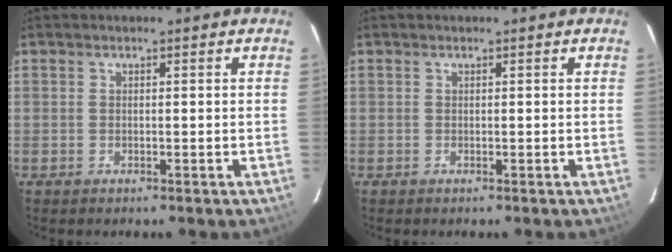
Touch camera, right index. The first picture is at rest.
{"total": 0.0}